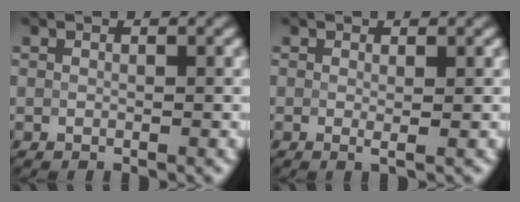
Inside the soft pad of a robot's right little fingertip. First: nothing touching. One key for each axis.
{"total": 0.7, "fx": 0.0, "fy": 0.0, "fz": 0.7, "tx": -0.012, "ty": -0.007, "tz": -0.002}